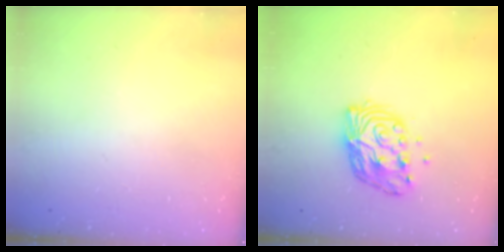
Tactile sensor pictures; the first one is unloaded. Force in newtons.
{"total": 11.1, "press": 11.1, "slide": 1.1}